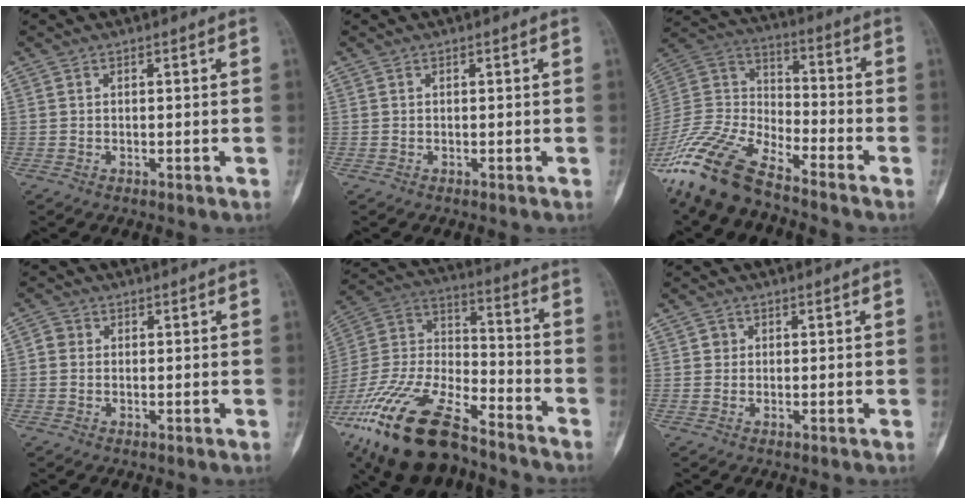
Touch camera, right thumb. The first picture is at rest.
{"total": 0.0}
{"total": 16.2, "force": [-13.0, 5.0, 8.2], "torque": [-0.159, 0.061, -0.261]}
{"total": 2.2, "force": [0.1, 2.0, 0.8], "torque": [-0.006, 0.004, -0.001]}
{"total": 26.5, "force": [-18.4, 10.1, 16.3], "torque": [-0.376, 0.029, -0.344]}
{"total": 1.2, "force": [0.3, 1.2, 0.2], "torque": [0.004, 0.002, 0.002]}